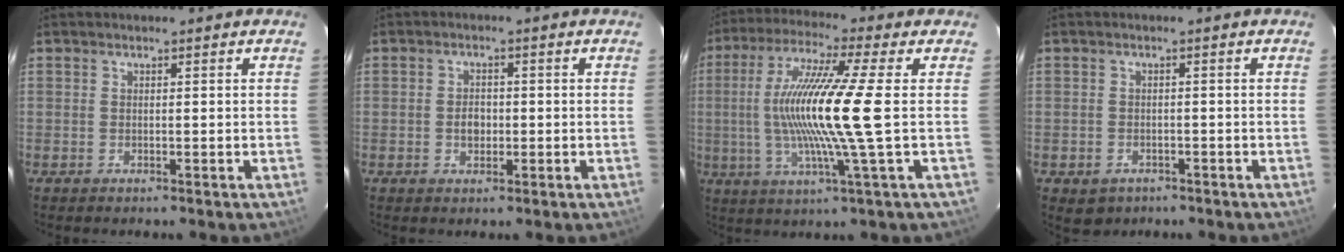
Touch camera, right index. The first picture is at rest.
{"total": 3.0, "force": [-0.5, 2.3, 1.8], "torque": [-0.031, 0.004, -0.008]}
{"total": 15.7, "force": [-0.4, -1.4, 15.6], "torque": [-0.293, -0.007, -0.009]}
{"total": 3.9, "force": [-2.0, 3.1, 1.2], "torque": [-0.031, -0.001, -0.021]}